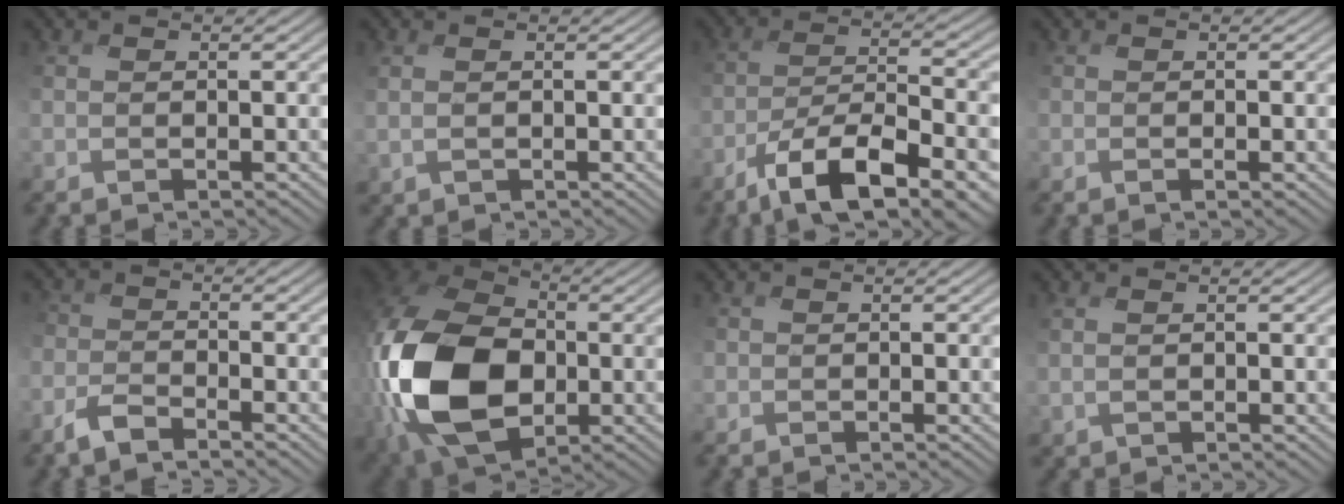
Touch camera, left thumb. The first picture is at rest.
{"total": 0.8, "force": [0.3, 0.5, 0.5], "torque": [-0.018, 0.002, 0.010]}
{"total": 12.8, "force": [-8.0, 3.6, 9.3], "torque": [-0.176, -0.009, -0.139]}
{"total": 0.9, "force": [-0.2, 0.2, 0.9], "torque": [-0.015, 0.000, -0.004]}
{"total": 3.4, "force": [-2.7, 1.2, 1.6], "torque": [-0.038, 0.000, -0.069]}
{"total": 19.4, "force": [-2.7, 13.4, 13.8], "torque": [-0.345, -0.033, -0.046]}
{"total": 0.7, "force": [-0.2, 0.7, -0.2], "torque": [0.006, -0.004, -0.005]}
{"total": 1.0, "force": [0.6, 0.5, 0.6], "torque": [-0.018, 0.002, 0.017]}